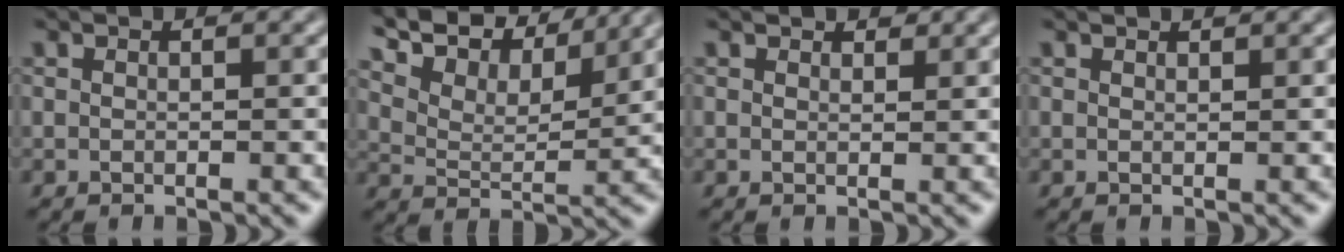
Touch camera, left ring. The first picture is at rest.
{"total": 9.5, "force": [7.9, 2.5, 4.7], "torque": [-0.118, 0.026, 0.111]}
{"total": 2.0, "force": [1.8, 0.7, 0.7], "torque": [-0.010, 0.014, 0.009]}
{"total": 1.0, "force": [0.9, 0.3, 0.4], "torque": [-0.002, 0.008, 0.002]}